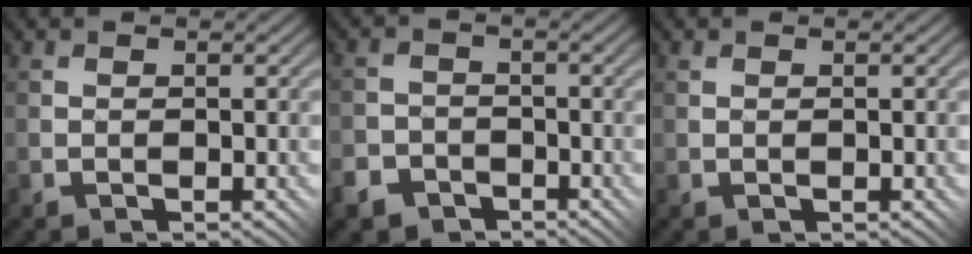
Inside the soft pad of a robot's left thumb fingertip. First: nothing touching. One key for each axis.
{"total": 5.4, "fx": -3.7, "fy": 3.9, "fz": 0.9, "tx": -0.017, "ty": -0.009, "tz": -0.073}
{"total": 0.6, "fx": 0.3, "fy": 0.3, "fz": 0.4, "tx": -0.007, "ty": 0.001, "tz": 0.008}